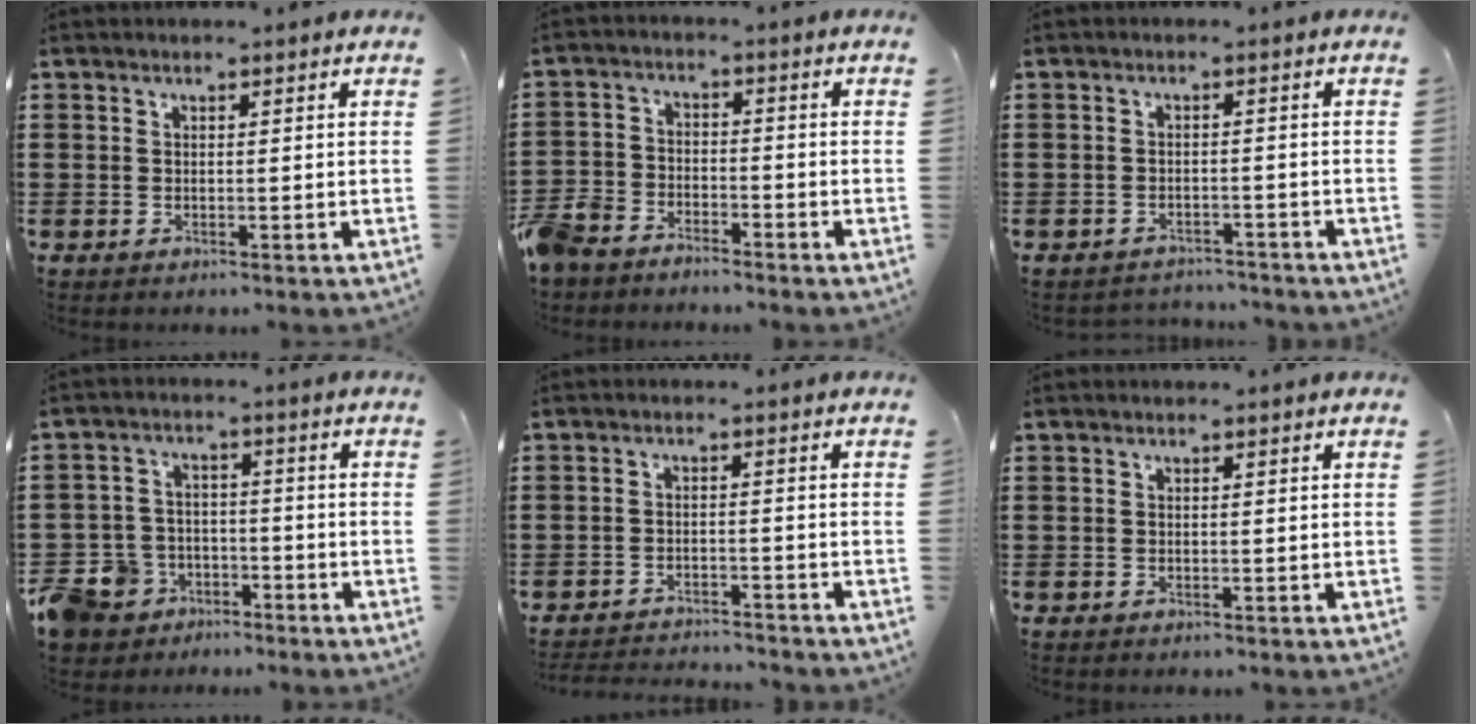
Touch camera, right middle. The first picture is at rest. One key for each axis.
{"total": 5.4, "fx": -5.1, "fy": 1.7, "fz": 0.8, "tx": -0.045, "ty": 0.000, "tz": -0.112}
{"total": 2.1, "fx": -2.0, "fy": 0.3, "fz": -0.2, "tx": -0.003, "ty": 0.000, "tz": -0.046}
{"total": 7.8, "fx": -5.9, "fy": 4.9, "fz": 1.5, "tx": -0.072, "ty": 0.018, "tz": -0.123}
{"total": 2.9, "fx": -2.9, "fy": 0.2, "fz": 0.0, "tx": -0.006, "ty": 0.000, "tz": -0.062}
{"total": 0.0}